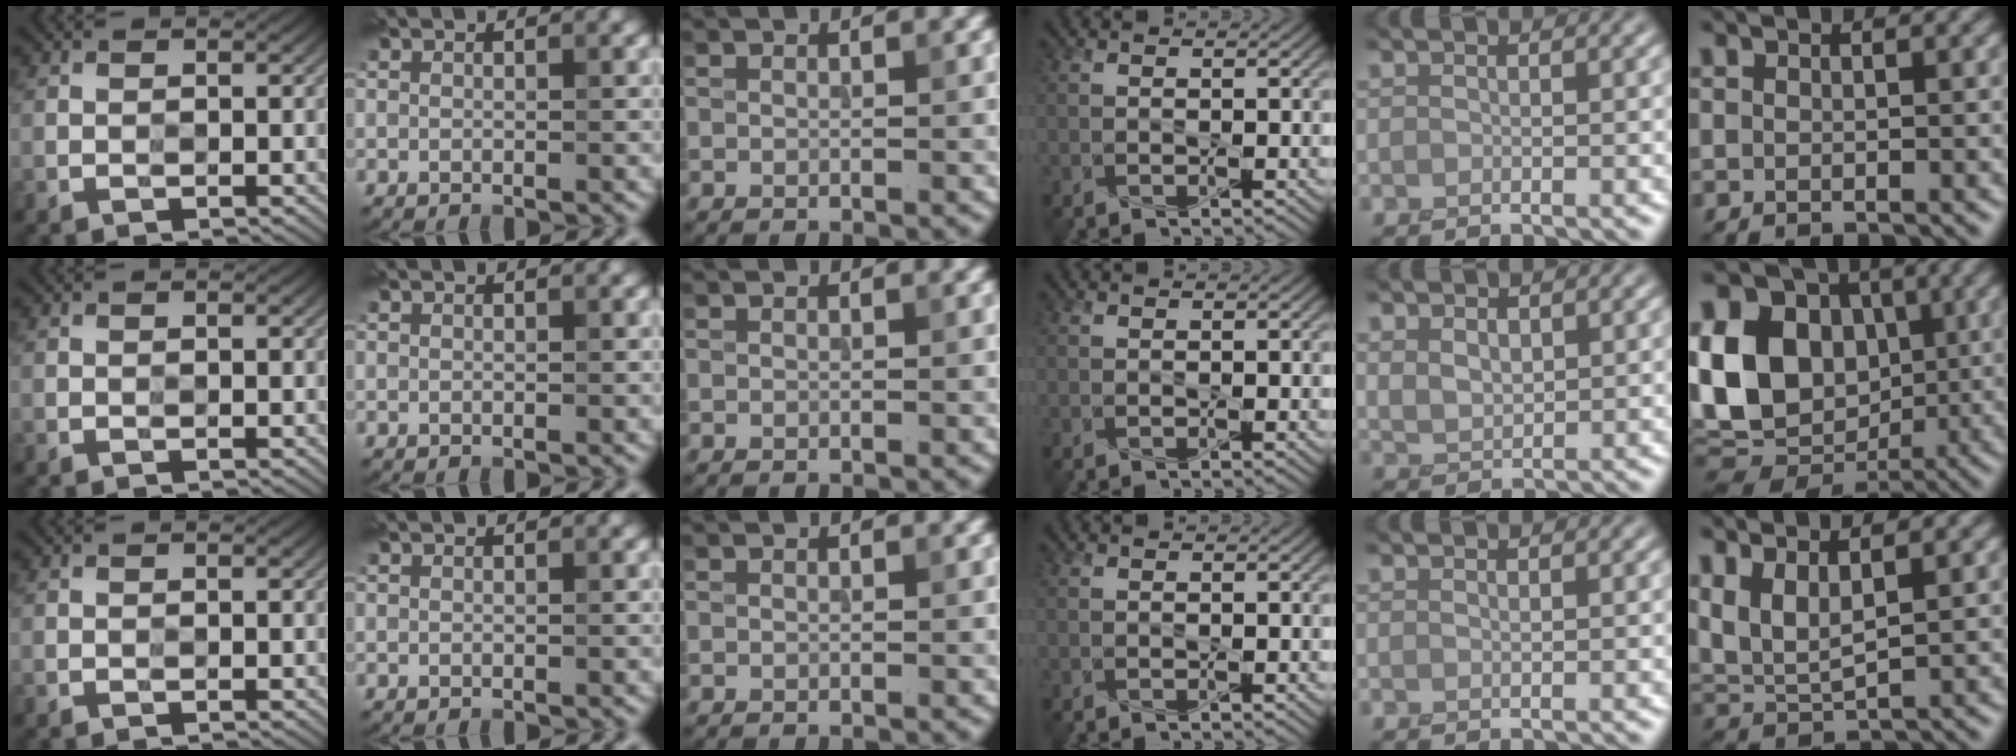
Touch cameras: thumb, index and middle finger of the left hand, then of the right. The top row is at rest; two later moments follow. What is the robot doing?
{"motion": "press", "object": "gel pad"}